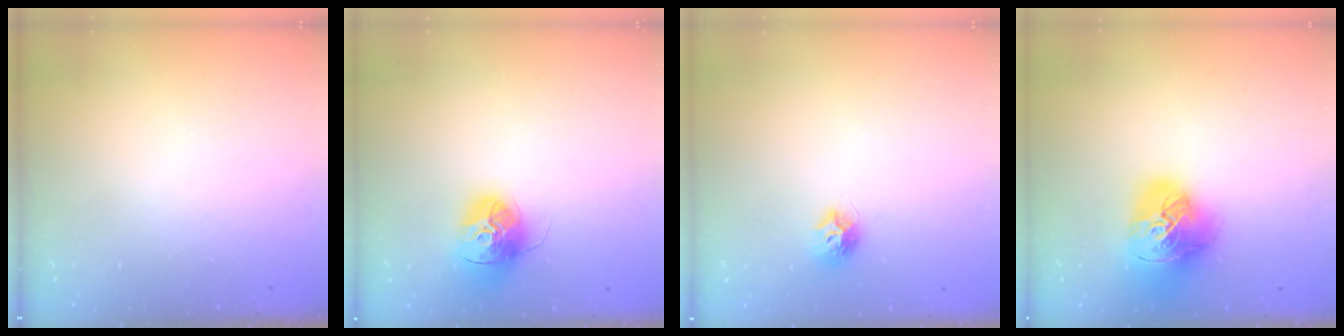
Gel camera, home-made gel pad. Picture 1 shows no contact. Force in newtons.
{"total": 14.6, "press": 14.5, "slide": 1.4}
{"total": 7.5, "press": 7.5, "slide": 0.7}
{"total": 17.3, "press": 17.2, "slide": 2.0}